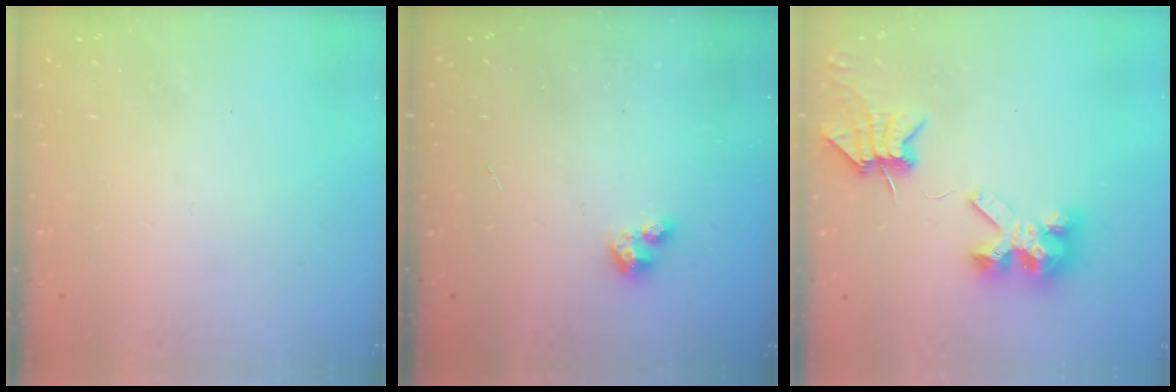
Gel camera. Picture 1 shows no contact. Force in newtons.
{"total": 2.9, "press": 2.9, "slide": 0.2}
{"total": 7.0, "press": 7.0, "slide": 0.9}